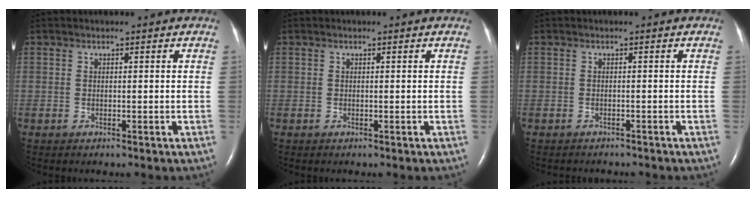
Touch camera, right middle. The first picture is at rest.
{"total": 0.0}
{"total": 3.1, "force": [-2.9, 1.0, 0.9], "torque": [-0.018, -0.004, -0.030]}